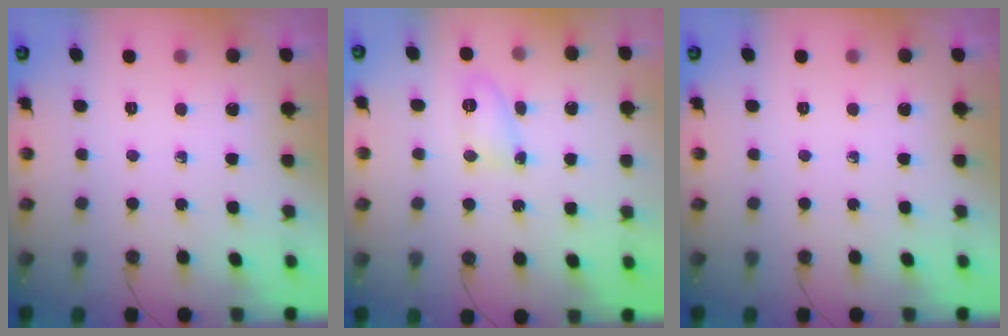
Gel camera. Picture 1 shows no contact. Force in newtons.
{"total": 21.4, "press": 9.1, "slide": 19.4}
{"total": 0.0}